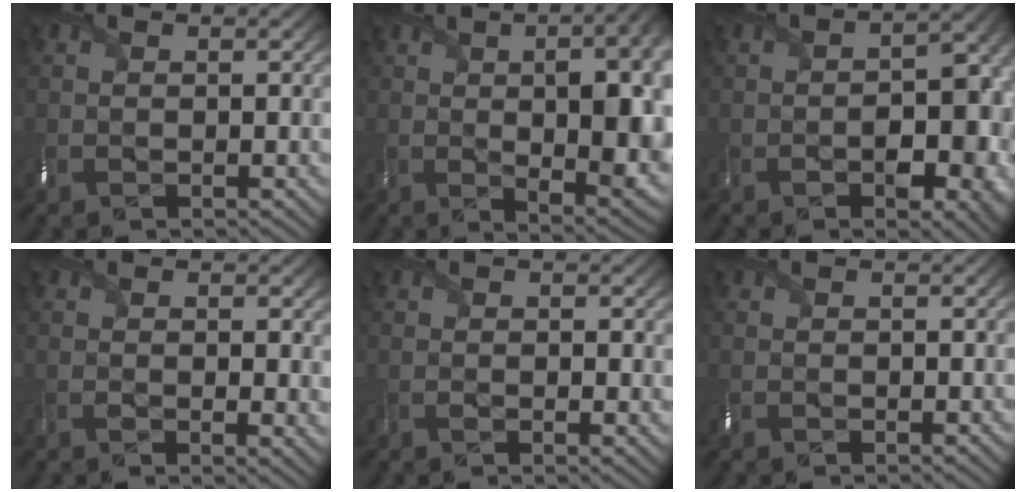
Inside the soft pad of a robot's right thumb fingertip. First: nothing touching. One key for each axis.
{"total": 15.8, "fx": 1.1, "fy": 6.5, "fz": 14.3, "tx": -0.187, "ty": 0.005, "tz": 0.028}
{"total": 8.8, "fx": -2.7, "fy": 4.9, "fz": 6.9, "tx": -0.096, "ty": -0.021, "tz": -0.035}
{"total": 2.3, "fx": 0.1, "fy": 1.2, "fz": 2.0, "tx": -0.039, "ty": -0.012, "tz": 0.001}
{"total": 1.3, "fx": -0.1, "fy": 0.7, "fz": 1.1, "tx": -0.020, "ty": -0.008, "tz": -0.001}
{"total": 0.0}